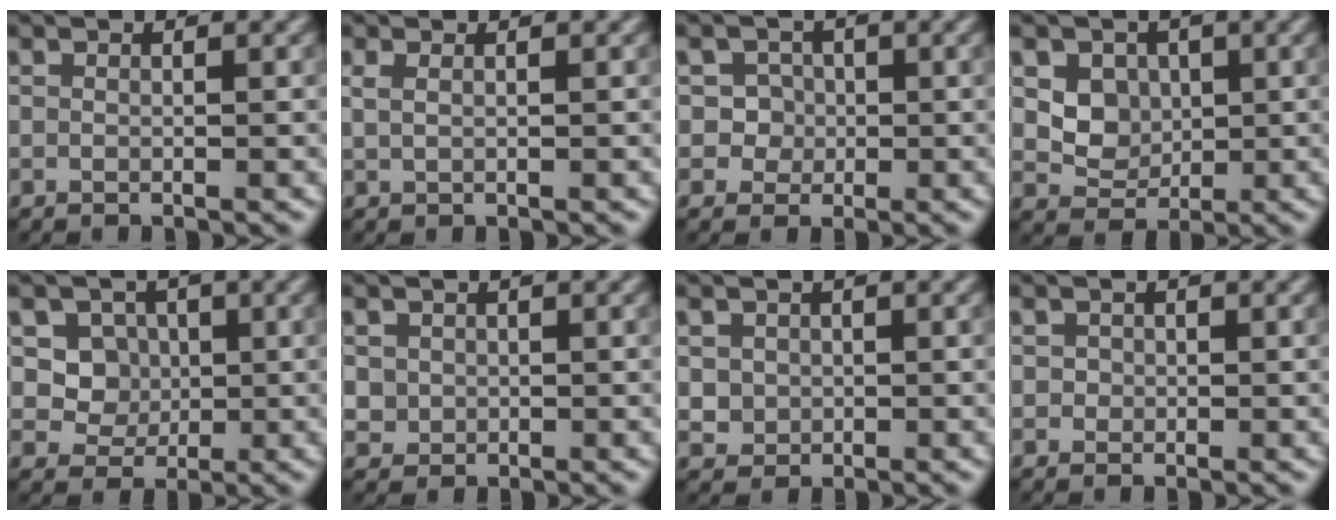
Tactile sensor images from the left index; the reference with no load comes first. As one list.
[{"total": 1.1, "force": [0.6, 0.5, 0.8], "torque": [-0.016, -0.002, 0.010]}, {"total": 2.4, "force": [0.2, 2.3, 0.6], "torque": [0.008, 0.005, 0.001]}, {"total": 3.2, "force": [0.6, 2.7, 1.6], "torque": [-0.029, -0.009, 0.012]}, {"total": 3.9, "force": [0.9, 3.4, 1.6], "torque": [-0.026, -0.008, 0.026]}, {"total": 1.4, "force": [0.1, 1.4, 0.3], "torque": [0.001, -0.007, 0.006]}, {"total": 1.7, "force": [0.1, 1.6, 0.5], "torque": [-0.006, -0.007, 0.007]}, {"total": 0.7, "force": [0.1, 0.7, 0.1], "torque": [0.003, -0.002, 0.000]}]